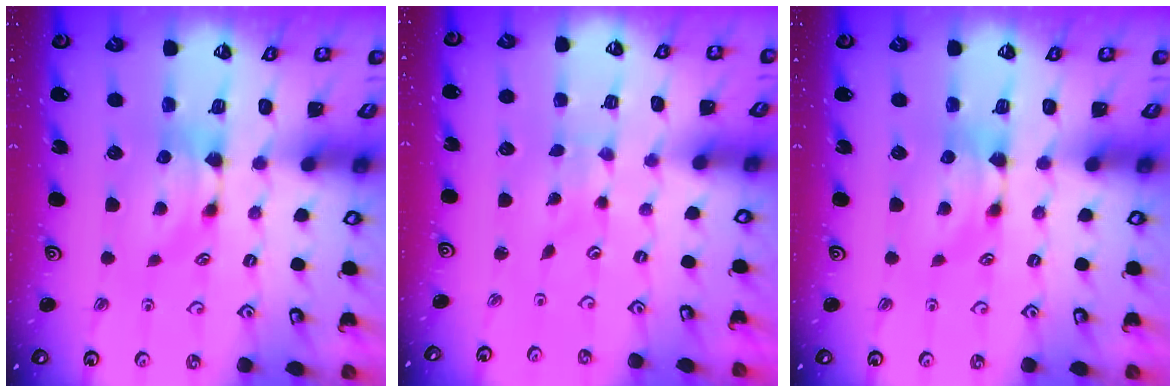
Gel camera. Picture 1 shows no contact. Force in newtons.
{"total": 4.1, "press": 4.1, "slide": 0.2}
{"total": 0.0}